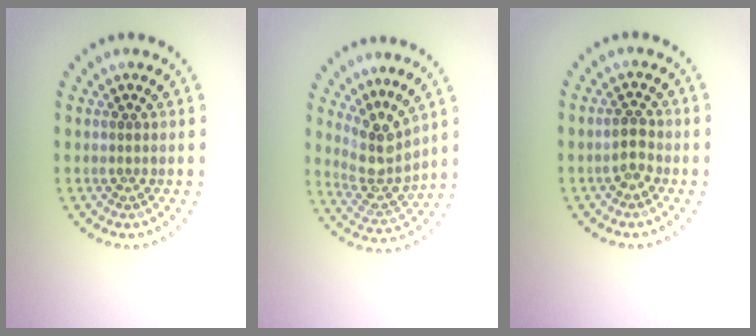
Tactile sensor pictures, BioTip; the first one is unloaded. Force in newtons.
{"total": 3.8, "press": 2.8, "slide": 2.6}
{"total": 1.9, "press": 1.8, "slide": 0.5}